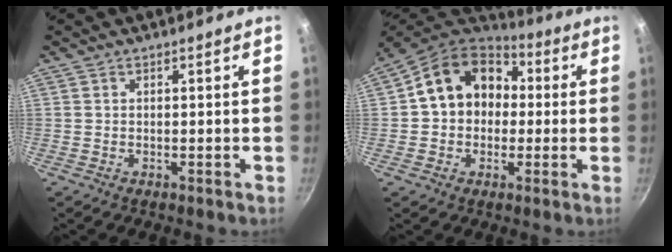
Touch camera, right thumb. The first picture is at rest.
{"total": 15.2, "force": [1.7, 12.3, 8.8], "torque": [-0.106, 0.036, 0.015]}